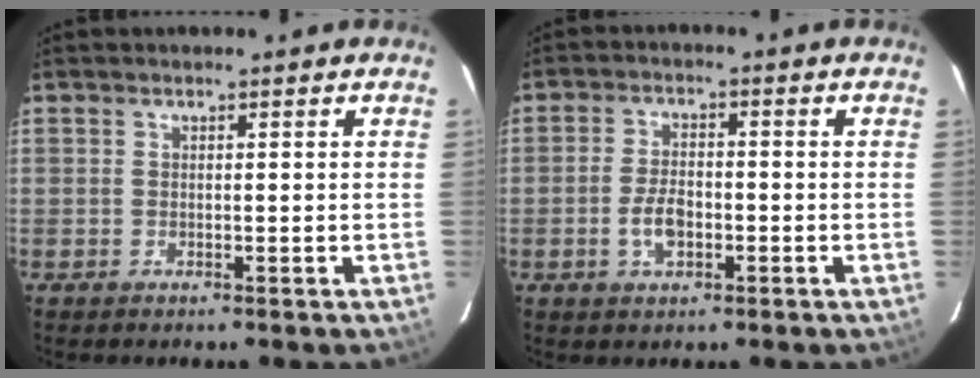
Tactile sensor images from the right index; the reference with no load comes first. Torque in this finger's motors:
{"motor_torque": [1.02, -0.01, 0.48, 0.05]}